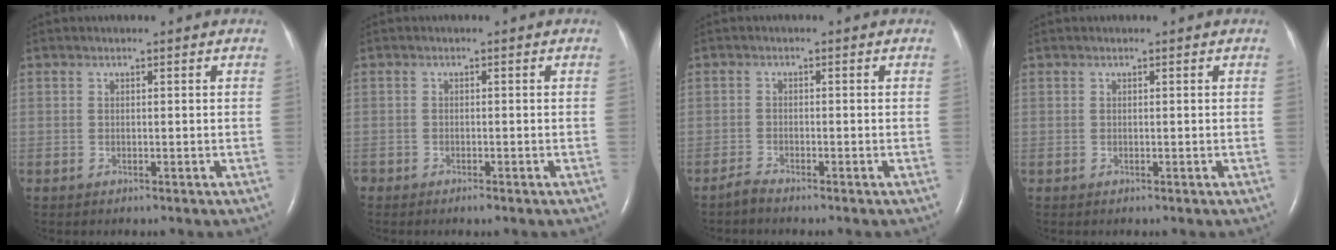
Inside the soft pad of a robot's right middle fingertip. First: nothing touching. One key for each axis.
{"total": 1.1, "fx": -0.9, "fy": 0.3, "fz": 0.5, "tx": -0.007, "ty": -0.001, "tz": -0.012}
{"total": 1.4, "fx": -1.3, "fy": -0.2, "fz": 0.3, "tx": -0.012, "ty": -0.004, "tz": -0.027}
{"total": 0.0}